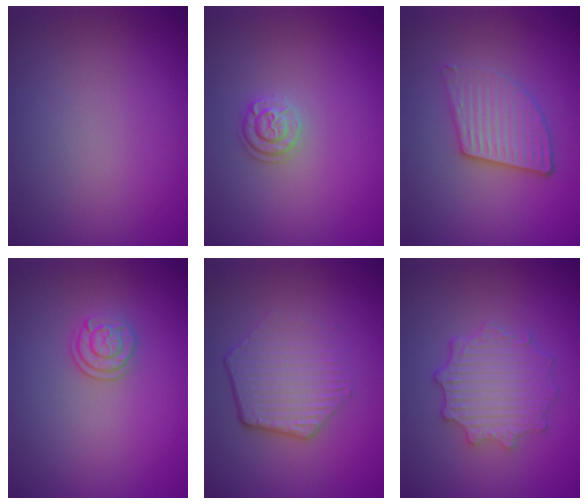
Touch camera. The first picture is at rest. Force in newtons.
{"total": 1.7, "press": 1.7, "slide": 0.5}
{"total": 4.0, "press": 3.3, "slide": 2.2}
{"total": 1.9, "press": 1.8, "slide": 0.5}
{"total": 4.4, "press": 3.3, "slide": 3.0}
{"total": 4.5, "press": 3.7, "slide": 2.7}